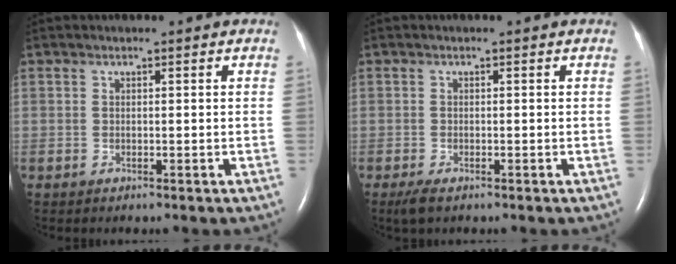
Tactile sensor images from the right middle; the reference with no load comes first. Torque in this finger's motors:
{"motor_torque": [0.24, -0.21, -0.01, 0.04]}